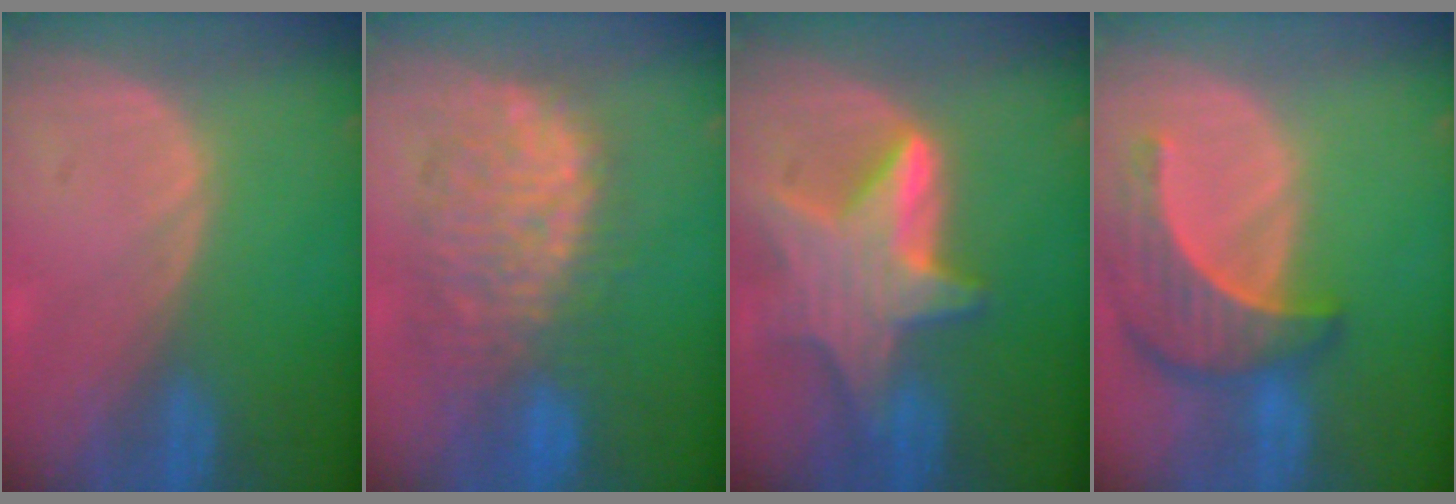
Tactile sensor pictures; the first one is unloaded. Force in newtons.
{"total": 10.2, "press": 9.7, "slide": 3.2}
{"total": 9.5, "press": 9.5, "slide": 0.6}
{"total": 8.1, "press": 7.6, "slide": 2.8}